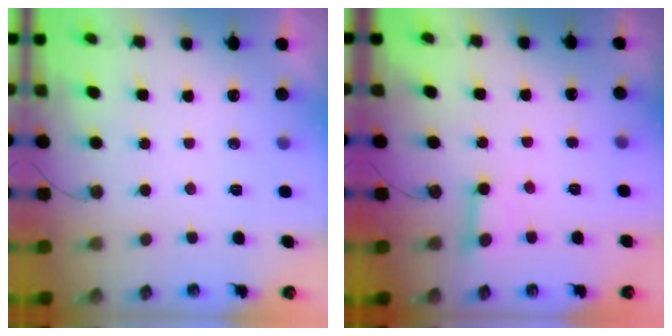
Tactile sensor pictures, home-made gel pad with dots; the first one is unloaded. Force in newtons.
{"total": 3.2, "press": 3.1, "slide": 0.2}